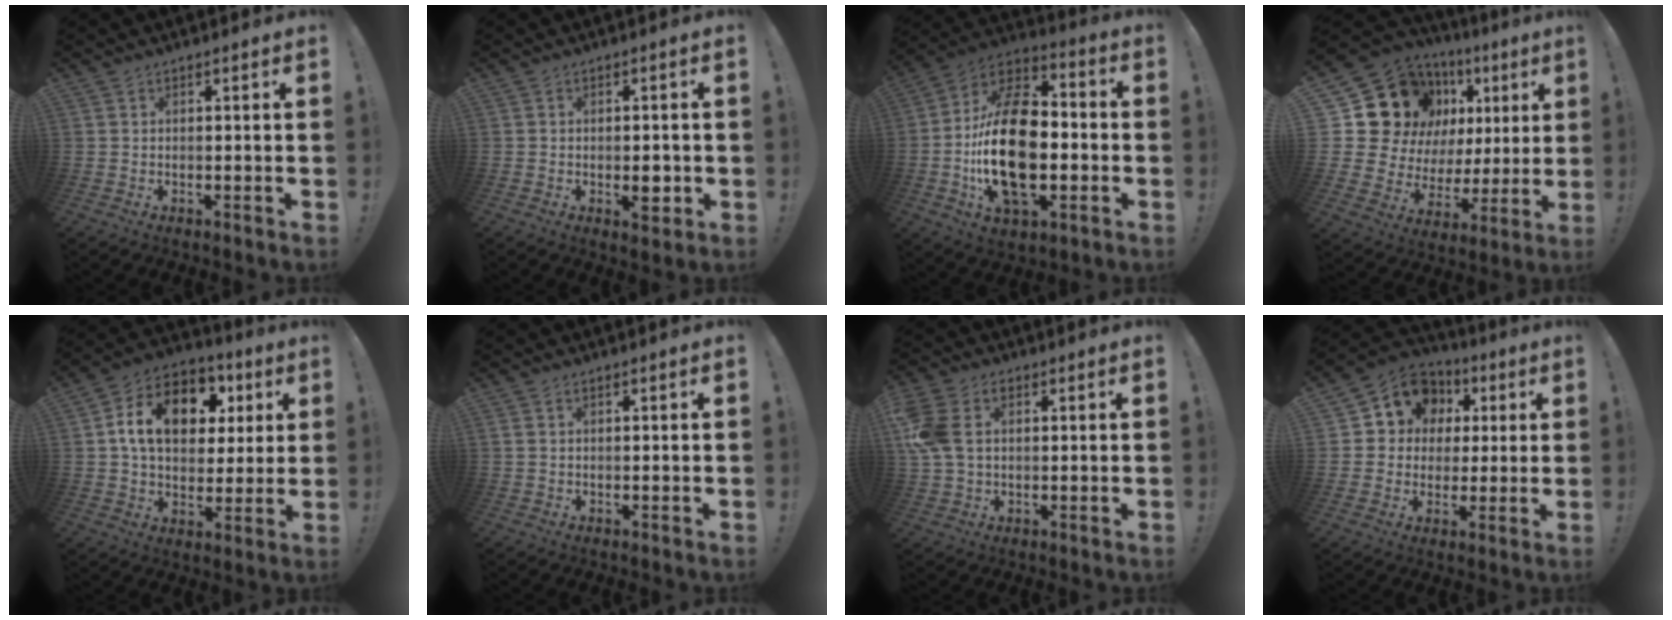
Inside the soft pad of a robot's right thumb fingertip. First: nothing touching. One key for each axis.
{"total": 4.1, "fx": -1.1, "fy": 2.1, "fz": 3.4, "tx": -0.043, "ty": 0.006, "tz": -0.018}
{"total": 26.4, "fx": -3.7, "fy": 15.0, "fz": 21.5, "tx": -0.408, "ty": 0.018, "tz": -0.057}
{"total": 19.8, "fx": 10.0, "fy": 13.7, "fz": 10.2, "tx": -0.164, "ty": -0.069, "tz": 0.215}
{"total": 17.4, "fx": 5.0, "fy": 11.9, "fz": 11.7, "tx": -0.187, "ty": 0.001, "tz": 0.092}
{"total": 1.0, "fx": 0.6, "fy": 0.2, "fz": 0.8, "tx": -0.018, "ty": 0.002, "tz": 0.011}
{"total": 9.5, "fx": 2.6, "fy": 6.1, "fz": 6.8, "tx": -0.152, "ty": -0.006, "tz": 0.050}
{"total": 11.4, "fx": 3.3, "fy": 10.2, "fz": 4.0, "tx": -0.054, "ty": -0.011, "tz": 0.067}